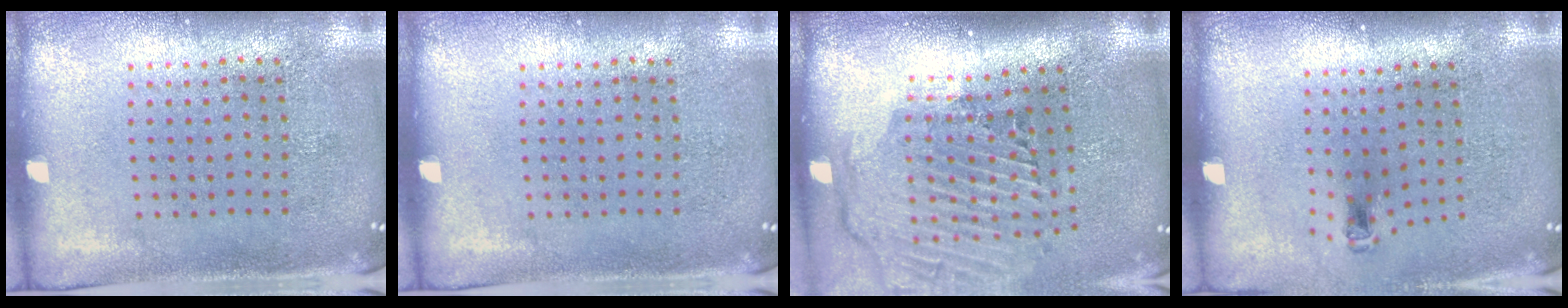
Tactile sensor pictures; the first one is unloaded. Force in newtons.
{"total": 0.0}
{"total": 2.9, "press": 2.1, "slide": 2.0}
{"total": 0.8, "press": 0.4, "slide": 0.7}